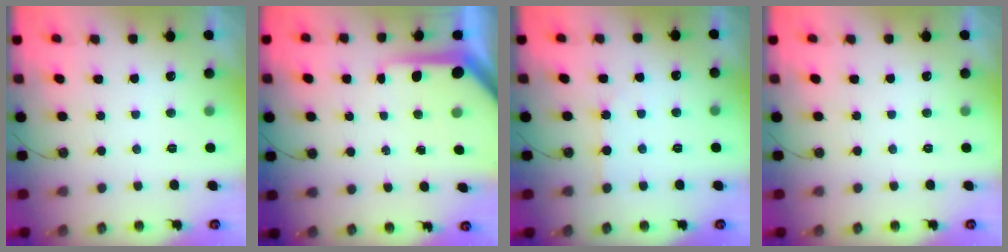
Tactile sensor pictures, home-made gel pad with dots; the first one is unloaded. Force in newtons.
{"total": 7.5, "press": 7.4, "slide": 0.9}
{"total": 4.2, "press": 4.2, "slide": 0.6}
{"total": 0.0}